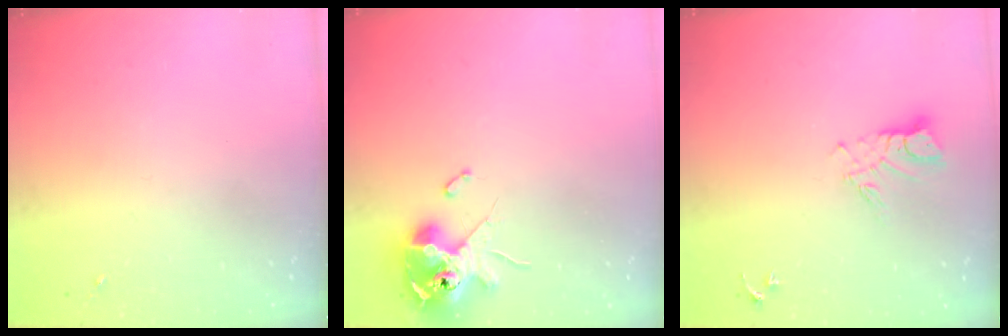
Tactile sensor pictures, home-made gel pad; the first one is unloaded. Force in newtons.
{"total": 11.6, "press": 11.4, "slide": 2.1}
{"total": 7.7, "press": 7.7, "slide": 0.7}